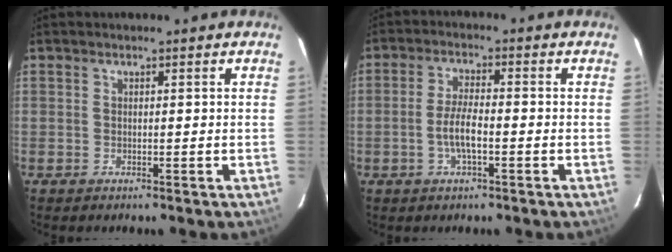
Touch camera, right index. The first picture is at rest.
{"total": 5.2, "force": [-1.7, 1.2, 4.8], "torque": [-0.097, 0.001, -0.033]}